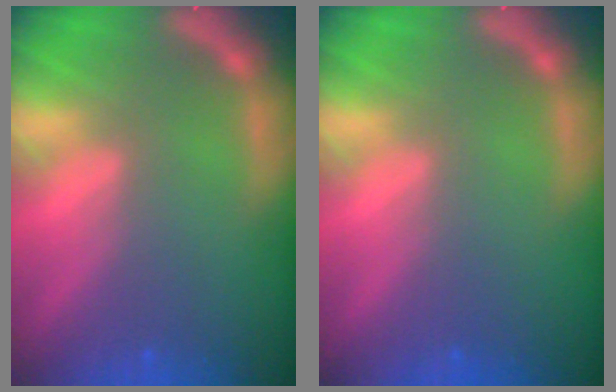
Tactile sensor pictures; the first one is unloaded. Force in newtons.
{"total": 0.0}